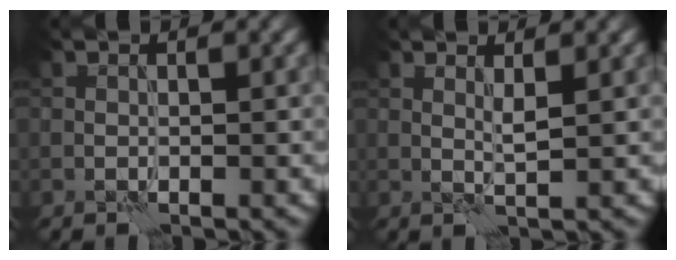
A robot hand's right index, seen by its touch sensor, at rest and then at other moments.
{"total": 1.1, "force": [0.5, -0.1, 1.0], "torque": [-0.019, -0.006, 0.008]}